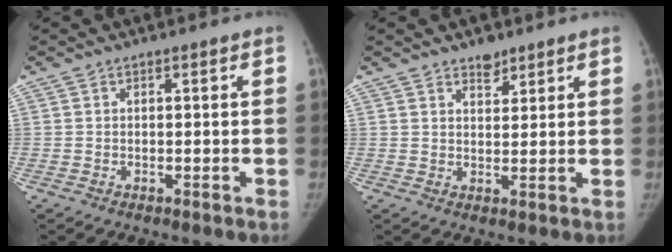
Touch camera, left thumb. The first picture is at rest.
{"total": 3.2, "force": [2.5, 1.6, 1.2], "torque": [-0.004, -0.018, 0.041]}